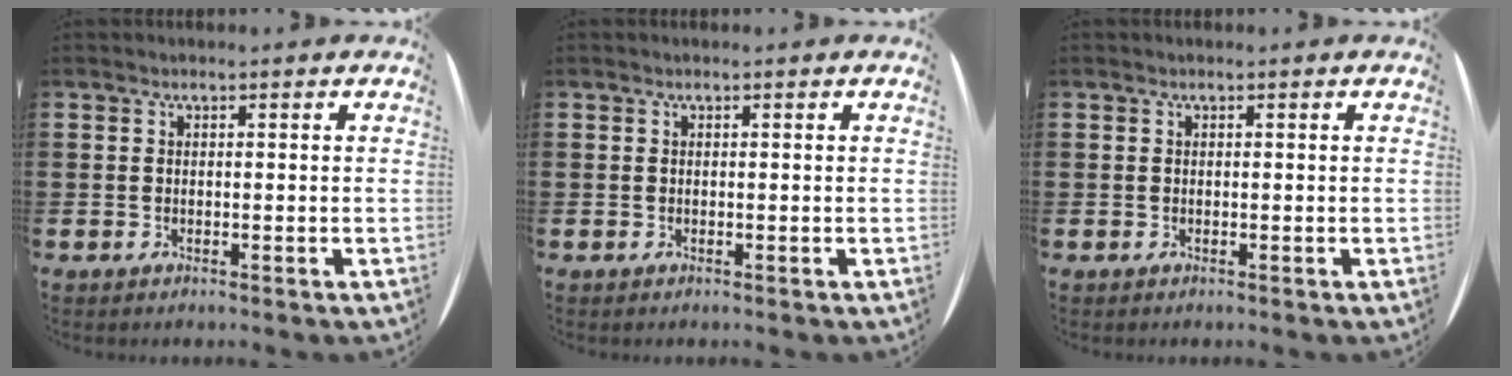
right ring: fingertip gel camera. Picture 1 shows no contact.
{"total": 0.0}
{"total": 0.0}